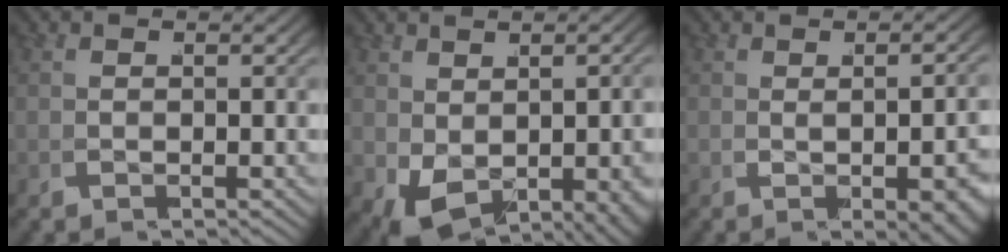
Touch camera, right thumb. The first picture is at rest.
{"total": 4.7, "force": [-1.0, 2.7, 3.8], "torque": [-0.057, -0.028, 0.010]}
{"total": 3.4, "force": [-0.3, 0.8, 3.3], "torque": [-0.027, 0.006, 0.000]}